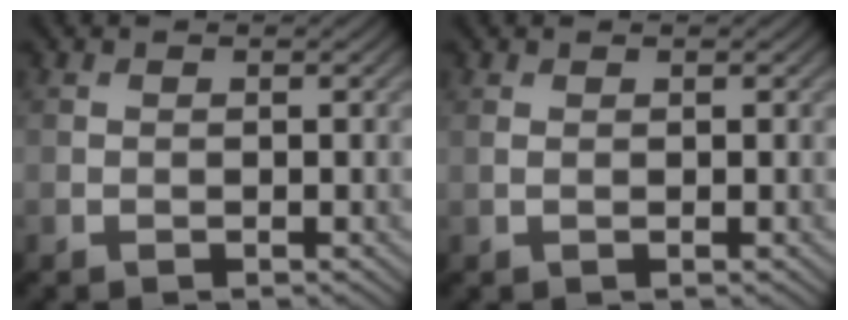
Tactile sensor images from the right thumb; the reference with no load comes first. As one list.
[{"total": 0.5, "force": [0.2, 0.1, 0.4], "torque": [-0.012, 0.002, 0.004]}]